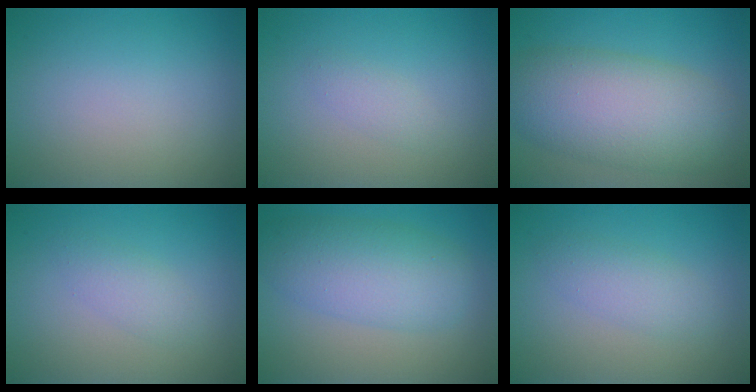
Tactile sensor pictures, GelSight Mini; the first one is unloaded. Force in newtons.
{"total": 1.2, "press": 1.2, "slide": 0.0}
{"total": 8.9, "press": 8.9, "slide": 0.3}
{"total": 1.8, "press": 1.8, "slide": 0.1}
{"total": 6.0, "press": 6.0, "slide": 0.2}
{"total": 2.3, "press": 2.3, "slide": 0.1}